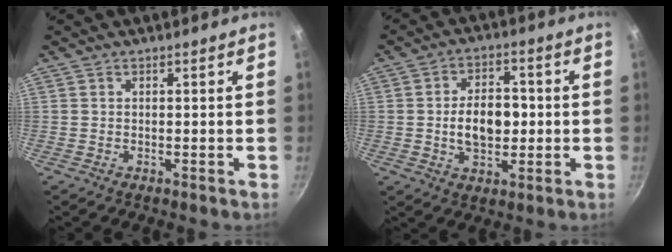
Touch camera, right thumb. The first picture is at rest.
{"total": 9.8, "force": [-0.4, 6.3, 7.5], "torque": [-0.096, 0.011, -0.009]}